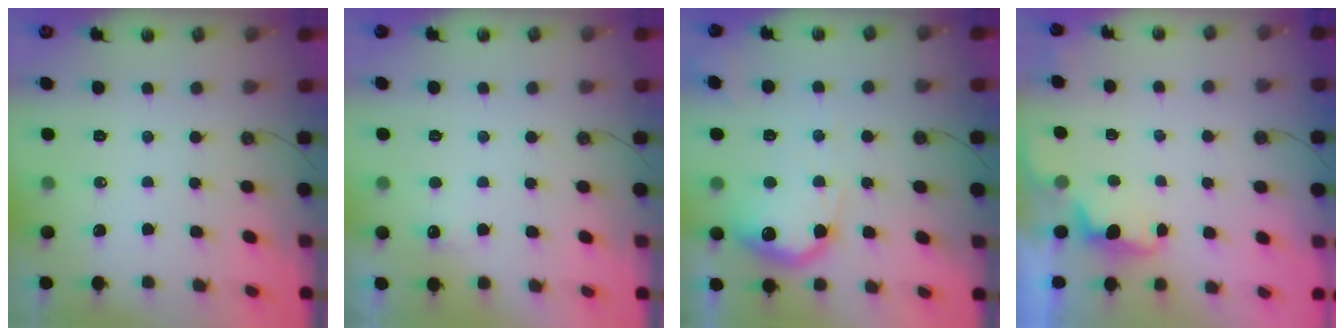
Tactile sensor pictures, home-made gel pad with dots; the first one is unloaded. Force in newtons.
{"total": 2.5, "press": 2.3, "slide": 0.9}
{"total": 16.1, "press": 16.1, "slide": 1.0}
{"total": 1.6, "press": 1.3, "slide": 0.8}